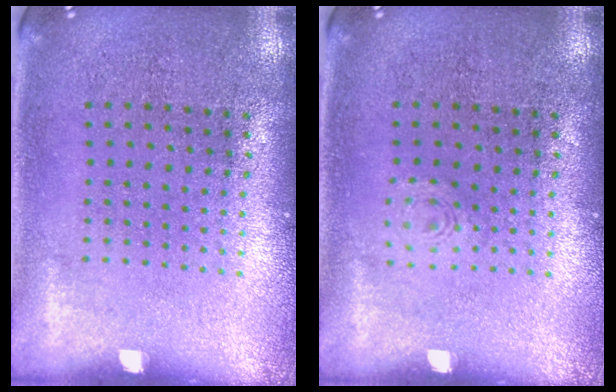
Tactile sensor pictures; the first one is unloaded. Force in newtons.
{"total": 0.6, "press": 0.6, "slide": 0.1}